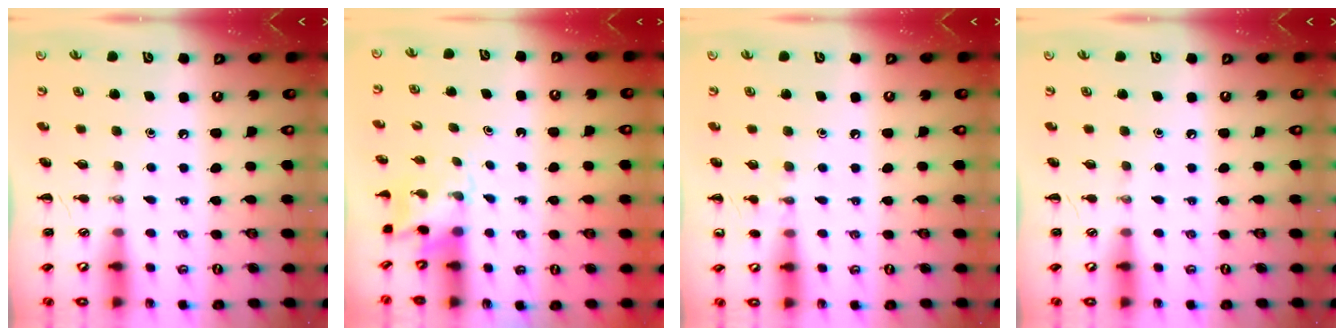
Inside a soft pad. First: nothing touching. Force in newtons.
{"total": 2.5, "press": 2.3, "slide": 1.0}
{"total": 5.5, "press": 5.2, "slide": 1.5}
{"total": 0.0}